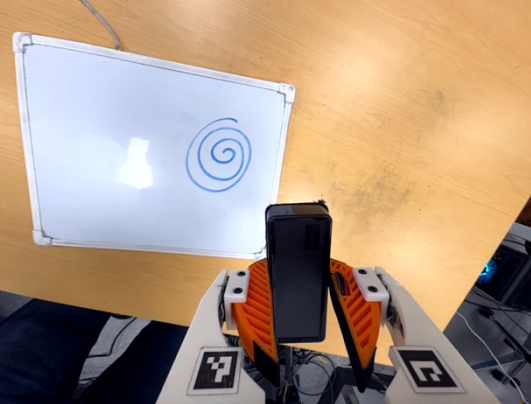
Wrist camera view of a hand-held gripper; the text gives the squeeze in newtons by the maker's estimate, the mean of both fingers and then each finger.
{"total": 6.5, "left": 6.4, "right": 6.6}